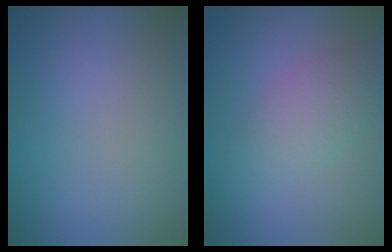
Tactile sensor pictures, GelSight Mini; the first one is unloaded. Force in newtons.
{"total": 3.0, "press": 3.0, "slide": 0.1}